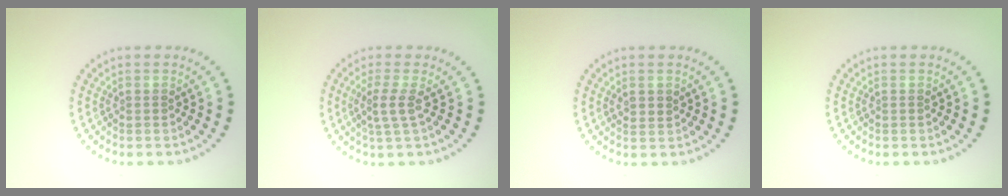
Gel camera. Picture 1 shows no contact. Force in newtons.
{"total": 2.1, "press": 1.5, "slide": 1.4}
{"total": 1.1, "press": 1.0, "slide": 0.6}
{"total": 0.0}